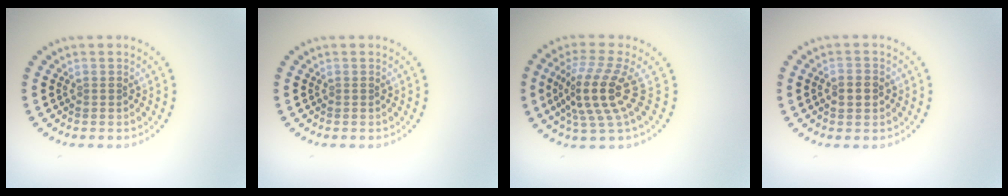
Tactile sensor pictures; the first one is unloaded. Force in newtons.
{"total": 0.0}
{"total": 4.7, "press": 3.7, "slide": 2.8}
{"total": 1.6, "press": 1.6, "slide": 0.2}